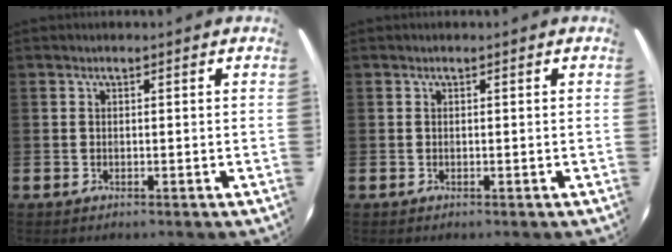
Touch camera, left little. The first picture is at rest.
{"total": 0.0}